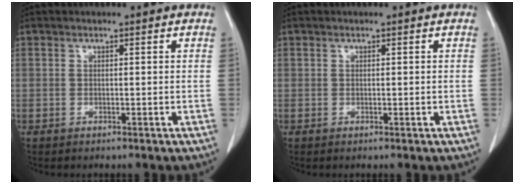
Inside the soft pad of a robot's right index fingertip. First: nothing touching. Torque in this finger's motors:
{"motor_torque": [-0.05, 0.05, -0.04, 0.00]}